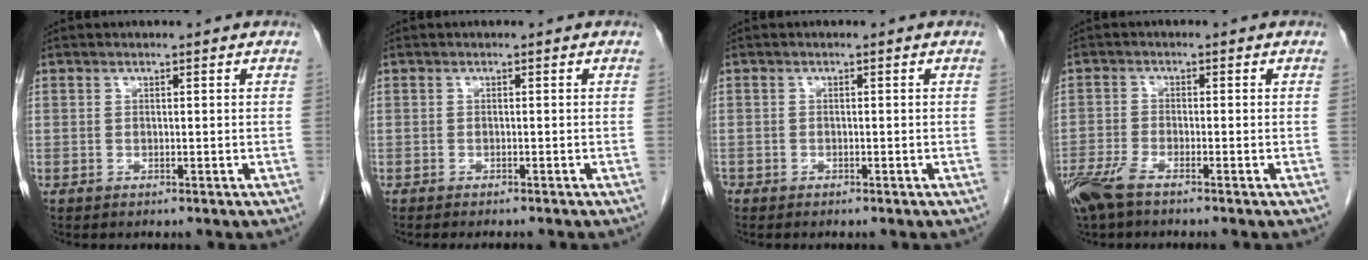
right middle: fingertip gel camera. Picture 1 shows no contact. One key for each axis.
{"total": 3.7, "fx": -3.3, "fy": 0.3, "fz": 1.7, "tx": -0.019, "ty": -0.005, "tz": -0.041}
{"total": 0.6, "fx": -0.5, "fy": 0.3, "fz": 0.1, "tx": -0.004, "ty": 0.002, "tz": -0.012}
{"total": 5.1, "fx": -3.8, "fy": 0.7, "fz": 3.3, "tx": -0.073, "ty": -0.012, "tz": -0.078}